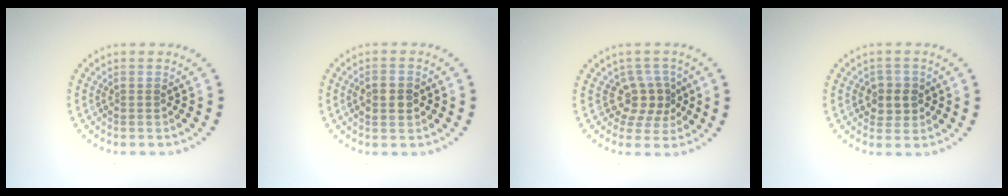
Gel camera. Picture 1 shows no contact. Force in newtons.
{"total": 2.9, "press": 2.9, "slide": 0.2}
{"total": 2.9, "press": 2.3, "slide": 1.8}
{"total": 2.2, "press": 2.1, "slide": 0.7}